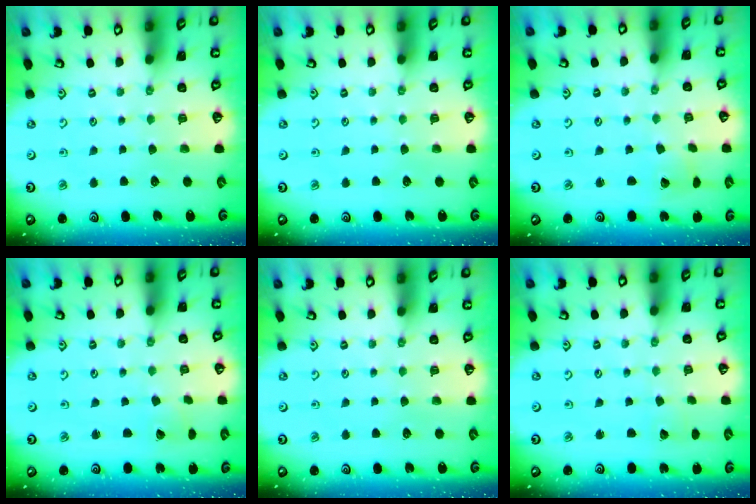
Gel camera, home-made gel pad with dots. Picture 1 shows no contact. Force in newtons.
{"total": 0.0}
{"total": 2.9, "press": 2.9, "slide": 0.1}
{"total": 2.6, "press": 2.6, "slide": 0.2}
{"total": 0.0}
{"total": 1.4, "press": 1.4, "slide": 0.1}